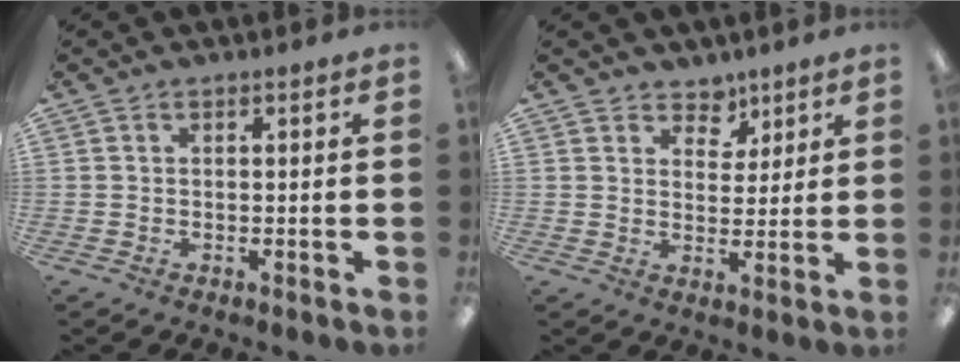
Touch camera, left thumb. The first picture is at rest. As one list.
[{"total": 4.9, "force": [3.7, 3.2, 0.5], "torque": [-0.002, -0.022, 0.064]}]